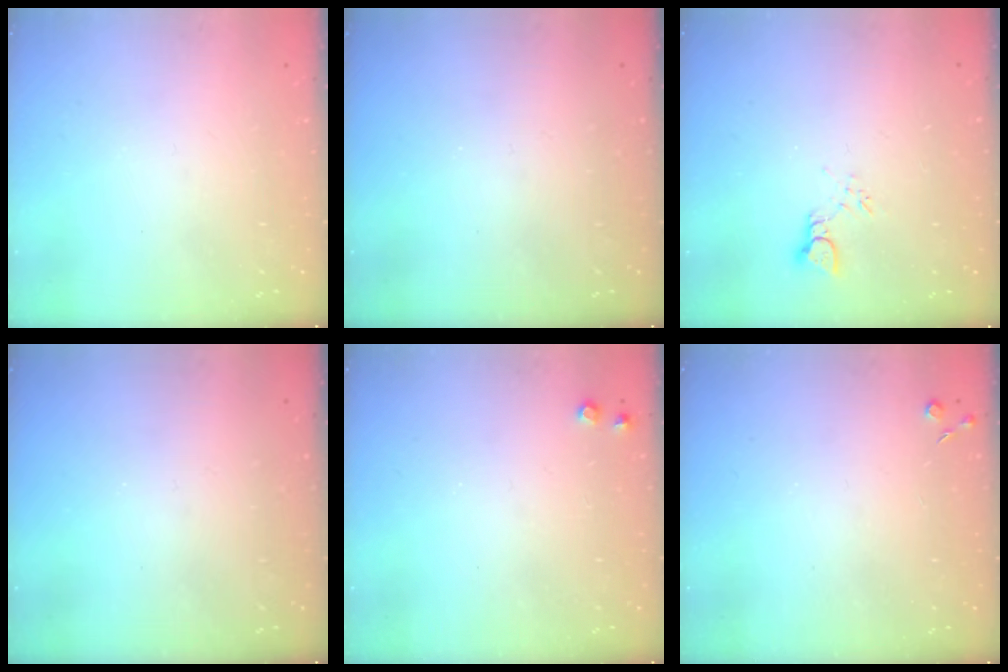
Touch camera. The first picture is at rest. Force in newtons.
{"total": 0.0}
{"total": 2.3, "press": 2.3, "slide": 0.2}
{"total": 0.0}
{"total": 6.7, "press": 6.7, "slide": 0.7}
{"total": 4.2, "press": 4.1, "slide": 0.6}